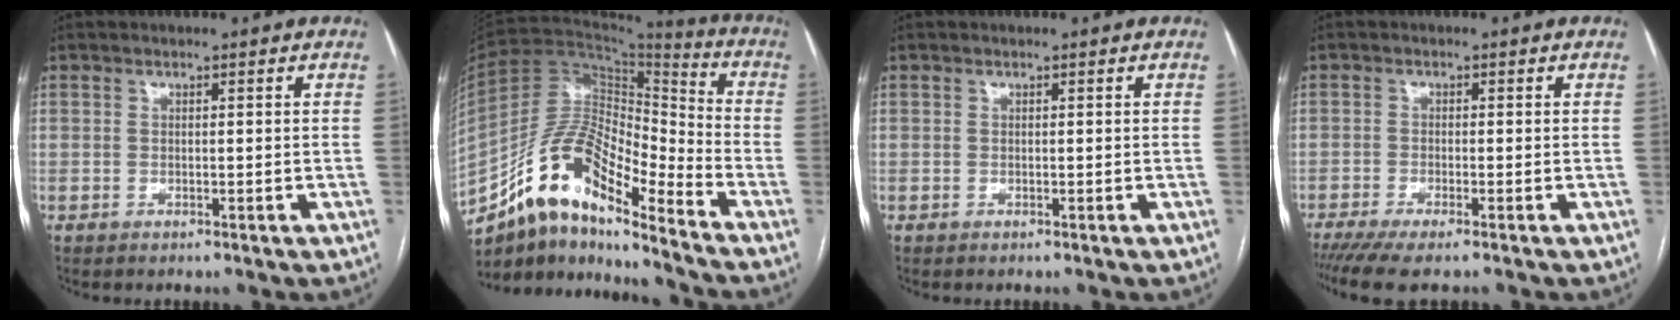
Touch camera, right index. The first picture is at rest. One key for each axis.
{"total": 15.3, "fx": -11.0, "fy": 3.8, "fz": 10.0, "tx": -0.184, "ty": 0.037, "tz": -0.194}
{"total": 0.0}
{"total": 5.8, "fx": -4.4, "fy": 0.4, "fz": 3.7, "tx": -0.056, "ty": -0.012, "tz": -0.073}